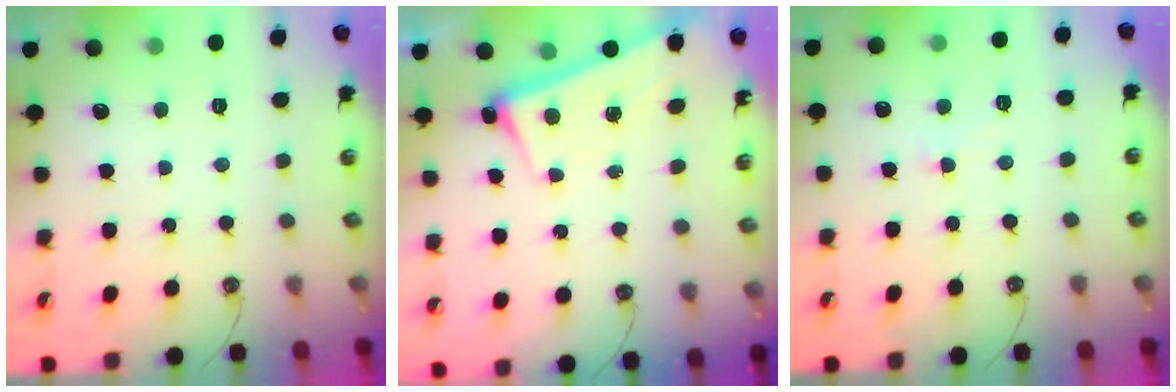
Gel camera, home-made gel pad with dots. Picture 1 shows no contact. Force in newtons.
{"total": 2.6, "press": 2.5, "slide": 0.7}
{"total": 1.0, "press": 0.7, "slide": 0.6}